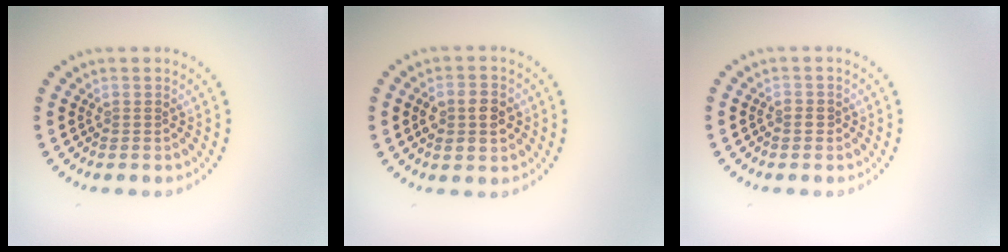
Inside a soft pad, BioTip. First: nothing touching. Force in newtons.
{"total": 3.7, "press": 3.7, "slide": 0.2}
{"total": 0.8, "press": 0.8, "slide": 0.3}